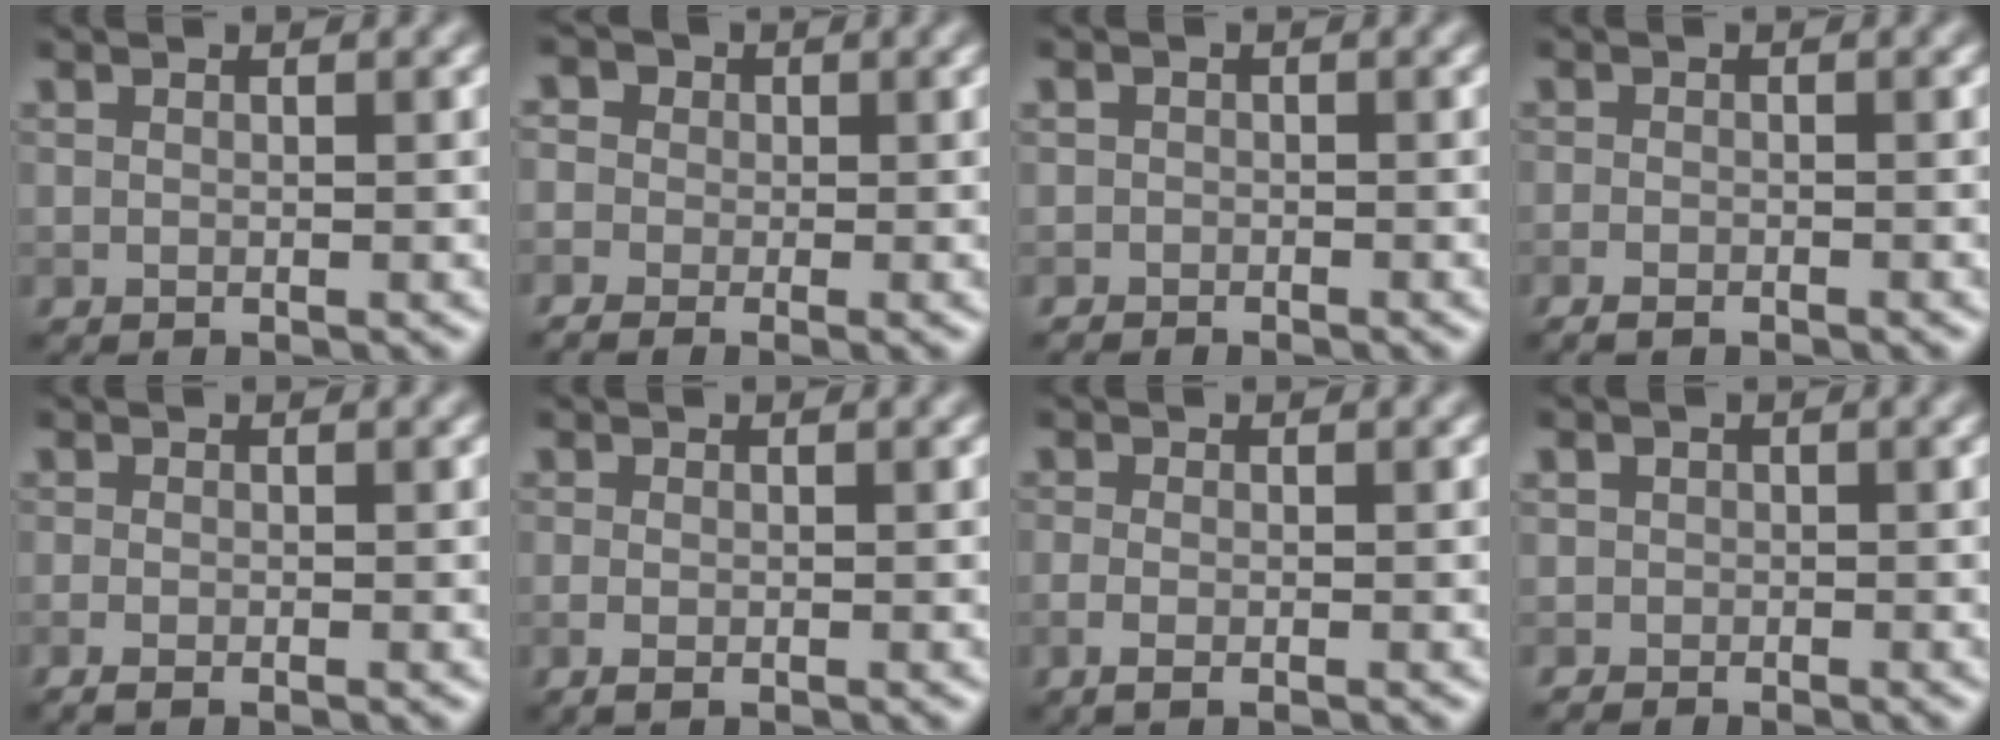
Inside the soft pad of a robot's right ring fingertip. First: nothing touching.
{"total": 3.9, "force": [-0.7, 3.1, 2.1], "torque": [-0.034, 0.011, -0.023]}
{"total": 1.4, "force": [-1.1, 0.7, -0.2], "torque": [0.011, 0.005, -0.021]}
{"total": 1.4, "force": [-1.2, 0.3, 0.7], "torque": [-0.017, 0.002, -0.024]}
{"total": 1.6, "force": [-0.7, 0.6, 1.2], "torque": [-0.026, -0.005, -0.009]}
{"total": 1.2, "force": [-0.4, 0.6, 1.0], "torque": [-0.020, -0.001, -0.006]}
{"total": 1.5, "force": [-0.6, 0.6, 1.2], "torque": [-0.030, -0.002, -0.012]}
{"total": 1.2, "force": [-0.5, 1.1, 0.0], "torque": [0.019, 0.005, -0.013]}